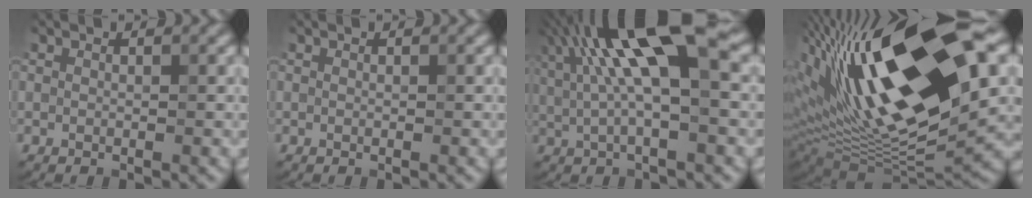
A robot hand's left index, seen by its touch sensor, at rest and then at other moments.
{"total": 0.0}
{"total": 11.2, "force": [3.4, 3.1, 10.2], "torque": [-0.180, 0.010, 0.050]}
{"total": 19.7, "force": [5.5, 6.5, 17.8], "torque": [-0.305, 0.013, 0.083]}